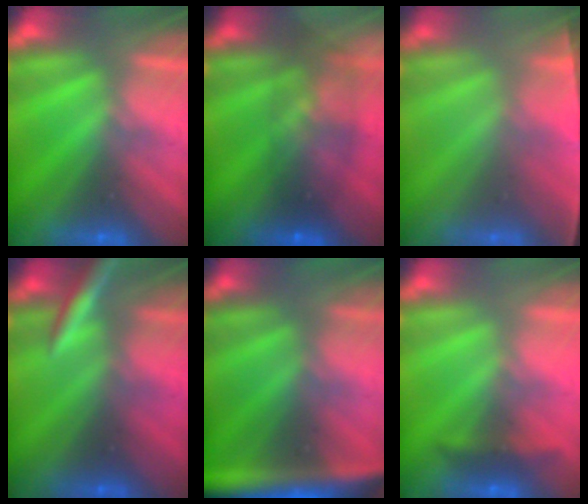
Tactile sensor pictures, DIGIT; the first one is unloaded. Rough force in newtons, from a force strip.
{"total": 6.9}
{"total": 1.6}
{"total": 2.9}
{"total": 5.7}
{"total": 4.5}